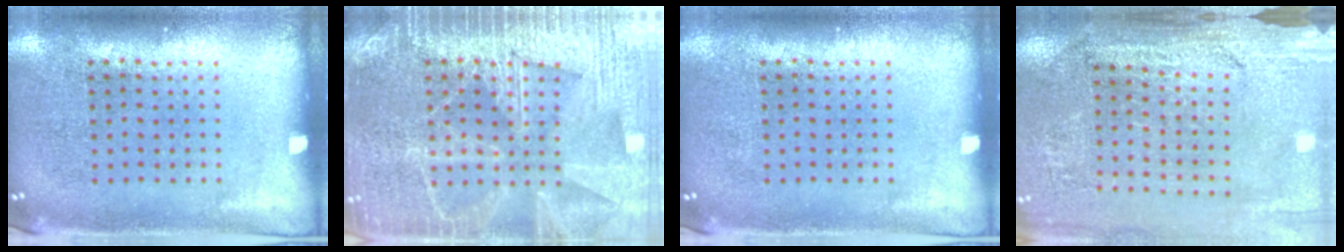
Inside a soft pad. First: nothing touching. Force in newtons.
{"total": 6.5, "press": 6.5, "slide": 0.8}
{"total": 0.0}
{"total": 3.1, "press": 3.1, "slide": 0.3}